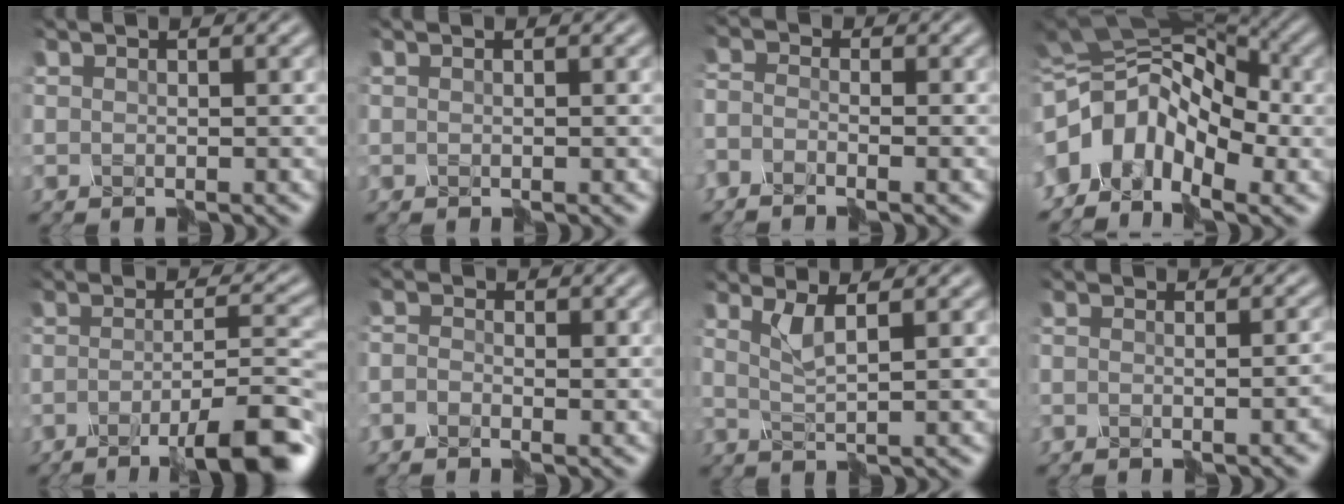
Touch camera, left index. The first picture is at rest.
{"total": 0.0}
{"total": 3.4, "force": [-3.3, 0.3, 0.2], "torque": [-0.010, -0.006, -0.055]}
{"total": 7.6, "force": [-1.9, 4.9, 5.5], "torque": [-0.102, 0.023, -0.054]}
{"total": 8.2, "force": [-5.7, 0.7, 5.8], "torque": [-0.082, 0.007, -0.095]}
{"total": 2.1, "force": [-1.9, 0.8, -0.4], "torque": [0.012, 0.006, -0.036]}
{"total": 1.1, "force": [0.6, -0.9, 0.2], "torque": [-0.014, 0.003, 0.013]}
{"total": 3.6, "force": [-2.8, 0.9, 2.1], "torque": [0.002, 0.002, -0.034]}